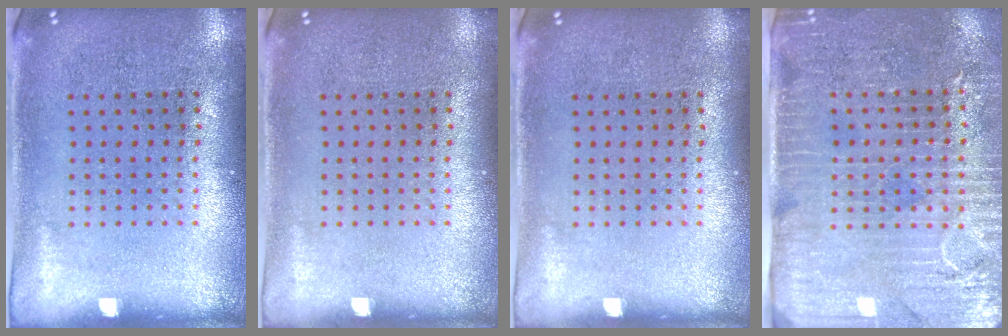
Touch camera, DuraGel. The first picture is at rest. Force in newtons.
{"total": 0.0}
{"total": 0.0}
{"total": 3.6, "press": 3.3, "slide": 1.5}